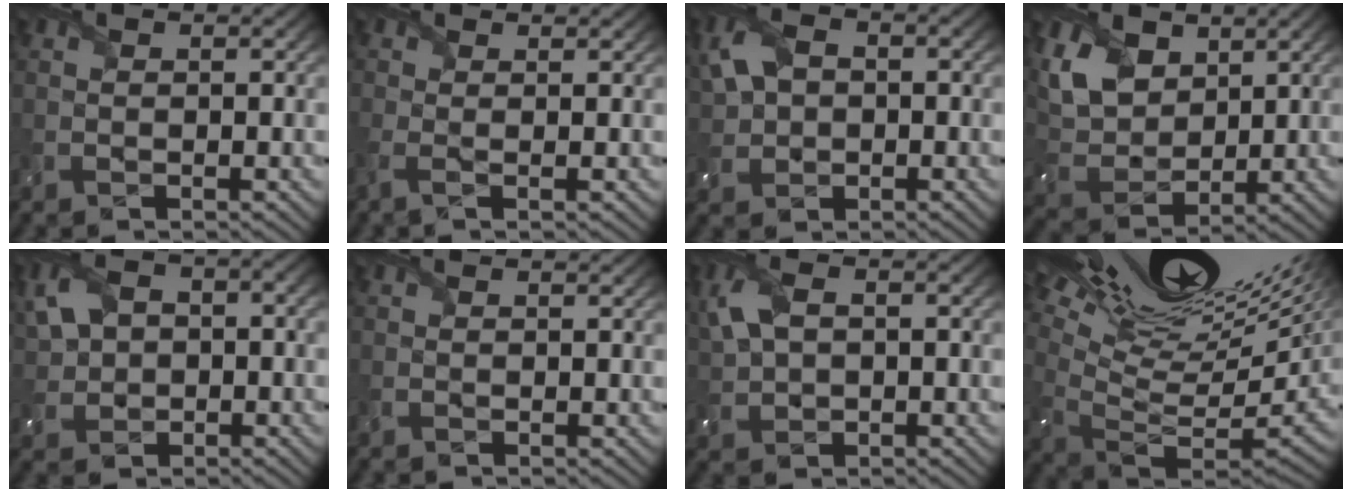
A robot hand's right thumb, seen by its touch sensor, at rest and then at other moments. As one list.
[{"total": 1.6, "force": [-0.3, 0.4, 1.5], "torque": [-0.042, 0.000, -0.015]}, {"total": 6.1, "force": [1.1, 4.3, 4.2], "torque": [-0.108, 0.009, 0.015]}, {"total": 9.5, "force": [4.3, 6.3, 5.7], "torque": [-0.168, 0.006, 0.082]}, {"total": 7.0, "force": [1.2, 4.9, 4.9], "torque": [-0.120, 0.005, 0.016]}, {"total": 0.7, "force": [0.6, 0.2, 0.3], "torque": [-0.012, 0.001, 0.008]}, {"total": 6.3, "force": [1.5, 3.8, 4.8], "torque": [-0.130, 0.010, 0.027]}, {"total": 21.2, "force": [11.8, 5.4, 16.7], "torque": [-0.255, 0.056, 0.206]}]